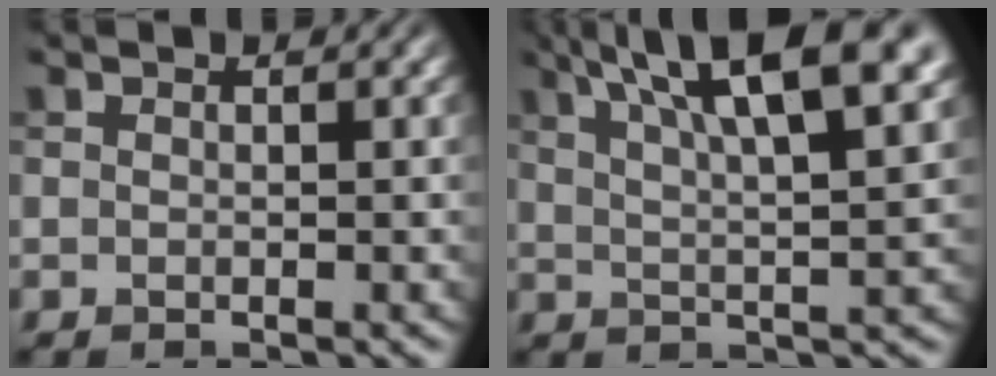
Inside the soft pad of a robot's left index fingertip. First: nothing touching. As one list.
[{"total": 11.0, "force": [6.3, 2.9, 8.6], "torque": [-0.112, 0.027, 0.085]}]